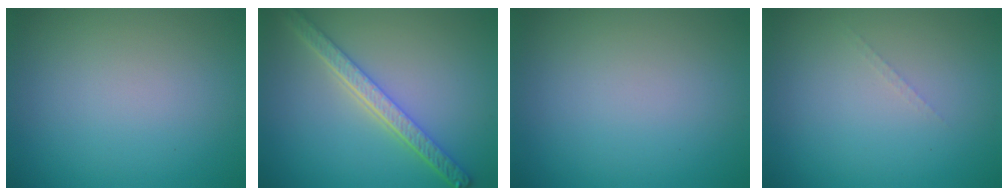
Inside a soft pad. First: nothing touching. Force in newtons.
{"total": 4.7, "press": 3.7, "slide": 2.8}
{"total": 0.0}
{"total": 0.6, "press": 0.6, "slide": 0.1}